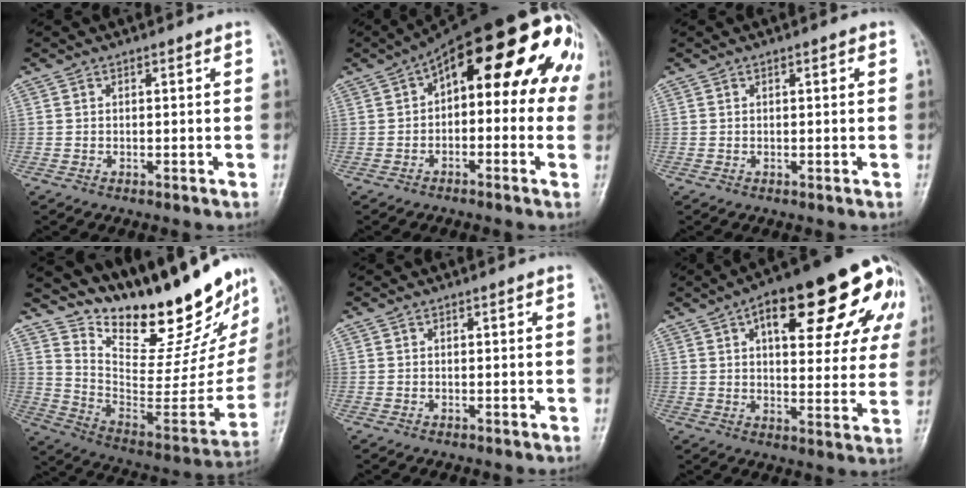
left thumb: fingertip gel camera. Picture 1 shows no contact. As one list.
[{"total": 19.2, "force": [3.9, 9.0, 16.5], "torque": [-0.182, 0.050, 0.033]}, {"total": 0.8, "force": [0.2, 0.2, 0.7], "torque": [-0.010, 0.001, 0.003]}, {"total": 28.5, "force": [22.1, 9.0, 15.6], "torque": [-0.207, -0.140, 0.338]}, {"total": 0.0}, {"total": 23.8, "force": [10.4, 9.0, 19.4], "torque": [-0.237, 0.002, 0.139]}]